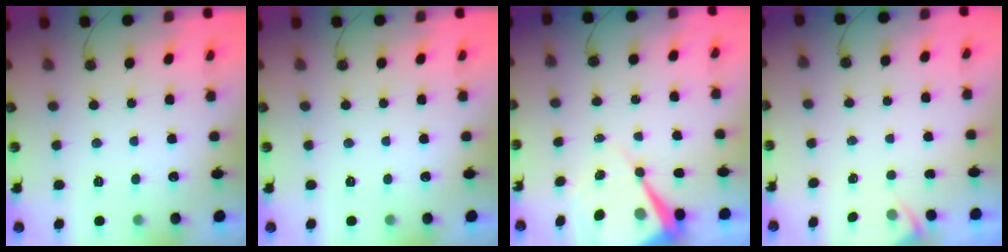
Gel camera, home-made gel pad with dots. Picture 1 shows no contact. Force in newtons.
{"total": 0.0}
{"total": 9.9, "press": 9.8, "slide": 1.0}
{"total": 2.0, "press": 1.9, "slide": 0.4}